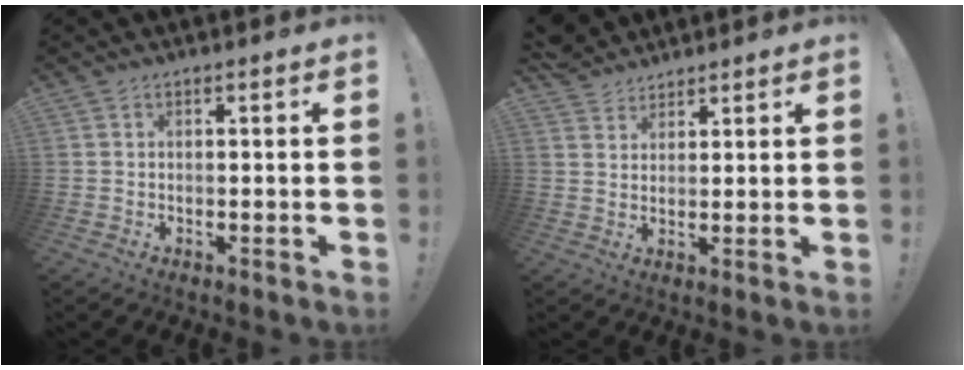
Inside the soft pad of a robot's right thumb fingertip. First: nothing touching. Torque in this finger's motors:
{"motor_torque": [-0.79, 0.61, -0.48, 0.54, 0.01]}